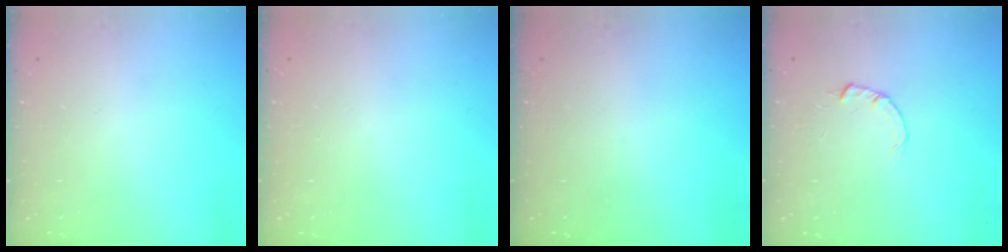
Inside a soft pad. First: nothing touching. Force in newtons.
{"total": 2.7, "press": 2.7, "slide": 0.2}
{"total": 0.0}
{"total": 1.8, "press": 1.7, "slide": 0.3}